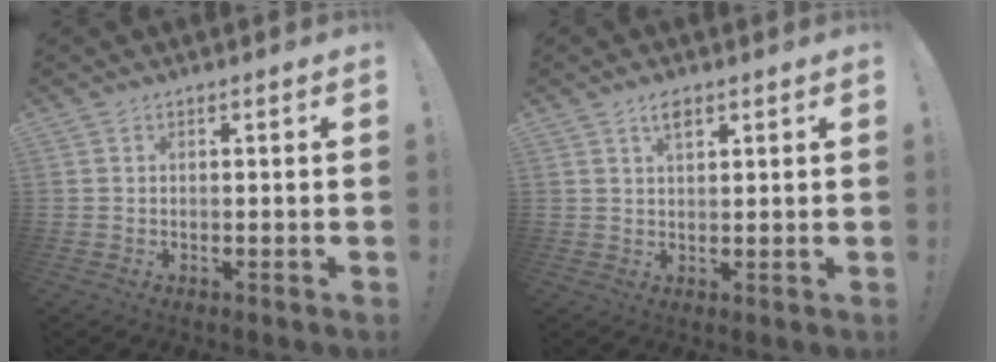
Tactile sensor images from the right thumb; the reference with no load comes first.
{"total": 3.6, "force": [2.1, 1.5, 2.4], "torque": [-0.040, -0.003, 0.035]}